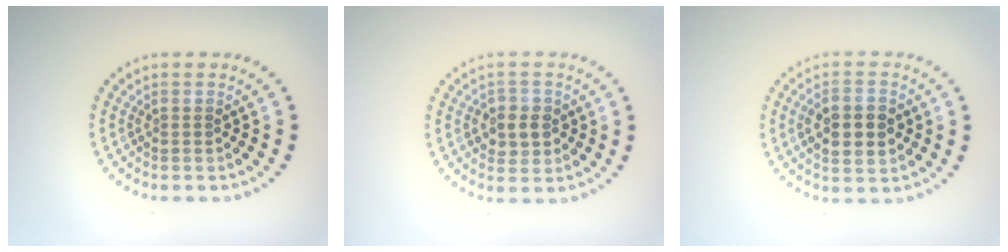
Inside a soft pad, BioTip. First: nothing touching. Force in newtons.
{"total": 2.8, "press": 2.7, "slide": 0.6}
{"total": 4.6, "press": 4.6, "slide": 0.3}